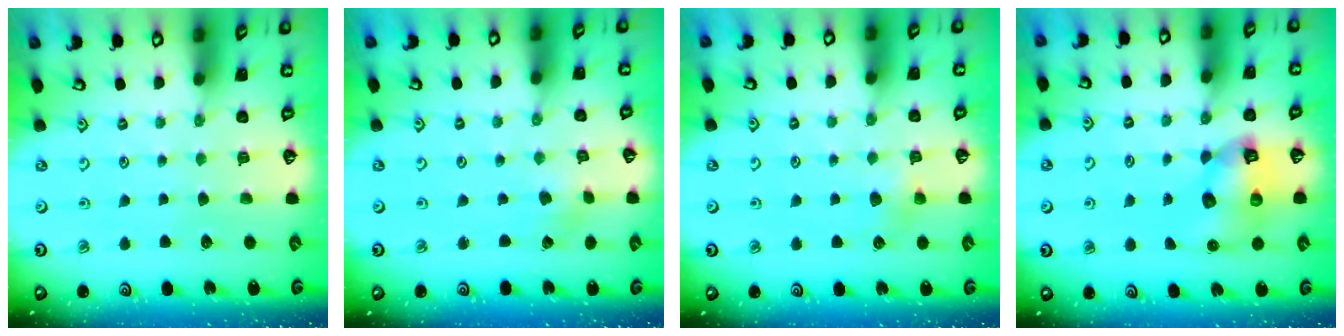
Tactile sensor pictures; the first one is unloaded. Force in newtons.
{"total": 0.8, "press": 0.8, "slide": 0.1}
{"total": 4.6, "press": 4.5, "slide": 0.9}
{"total": 10.6, "press": 10.4, "slide": 1.8}